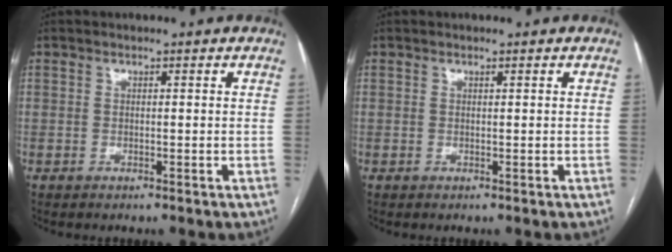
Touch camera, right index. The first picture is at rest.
{"total": 0.0}